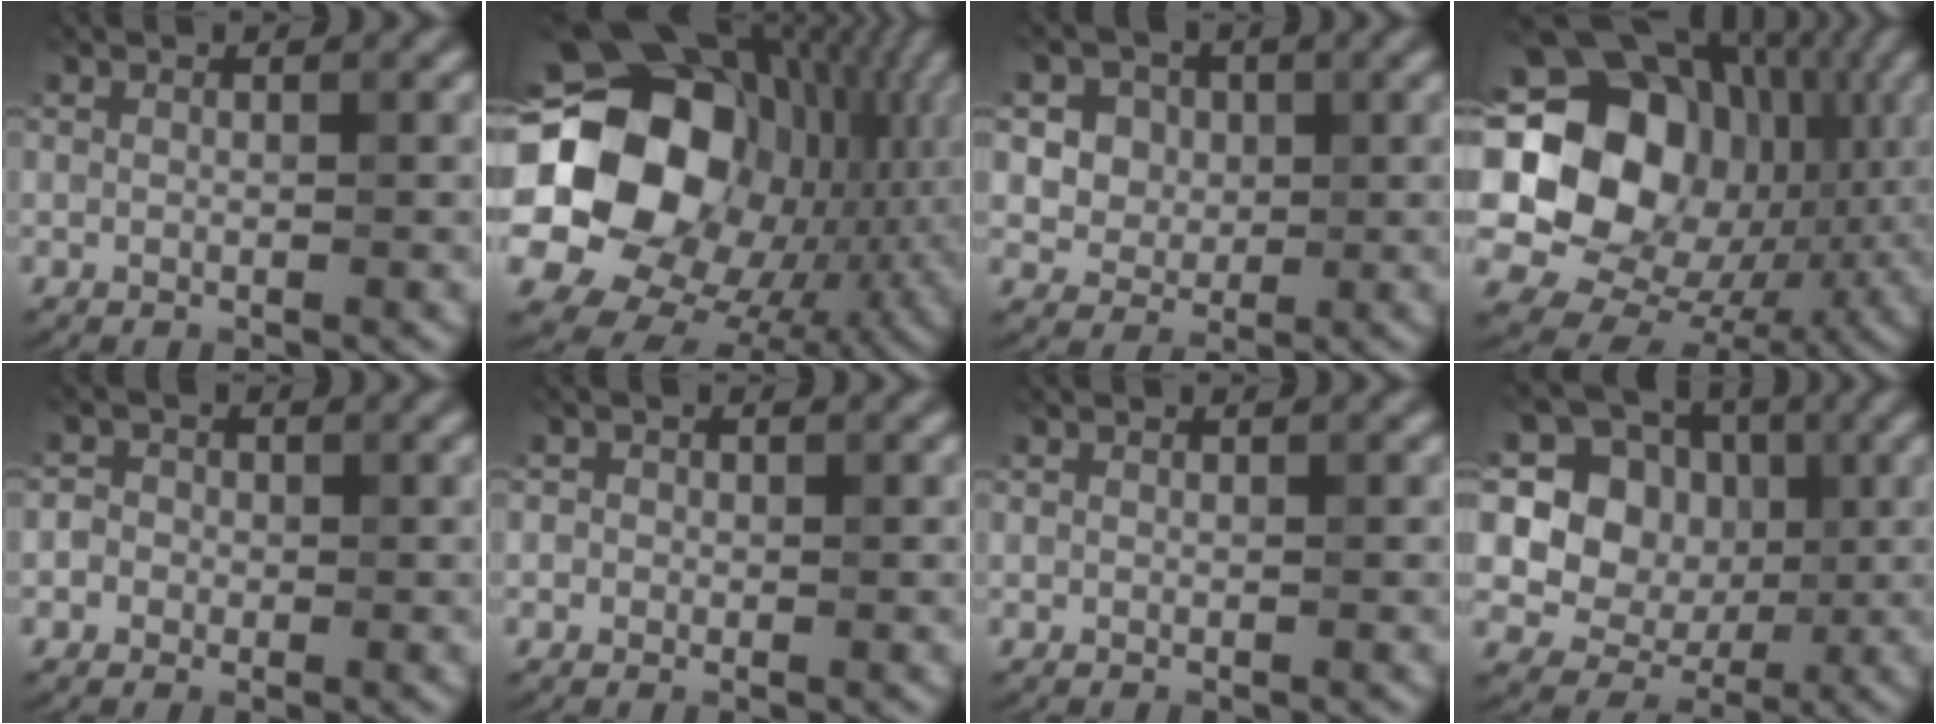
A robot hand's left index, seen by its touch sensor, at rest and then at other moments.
{"total": 22.2, "force": [2.2, 17.7, 13.2], "torque": [-0.260, -0.025, 0.039]}
{"total": 6.0, "force": [2.2, 5.0, 2.5], "torque": [-0.040, 0.011, 0.032]}
{"total": 17.0, "force": [2.1, 13.8, 9.8], "torque": [-0.171, 0.008, 0.035]}
{"total": 2.1, "force": [-0.1, 2.0, 0.6], "torque": [0.011, 0.008, -0.020]}
{"total": 1.1, "force": [0.2, 1.1, 0.3], "torque": [0.004, -0.002, -0.006]}
{"total": 0.0}
{"total": 9.4, "force": [2.0, 8.1, 4.2], "torque": [-0.078, 0.013, 0.012]}